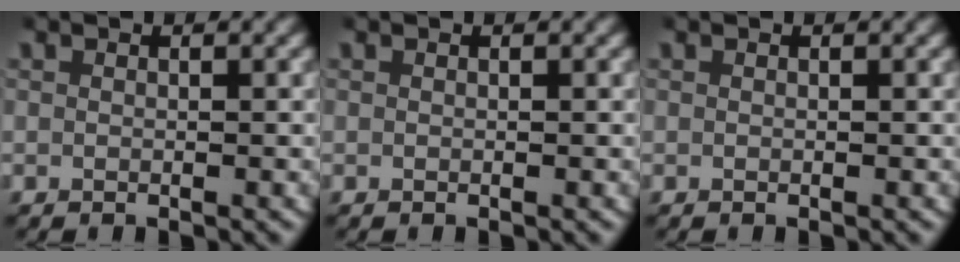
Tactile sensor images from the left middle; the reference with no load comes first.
{"total": 0.0}
{"total": 0.0}